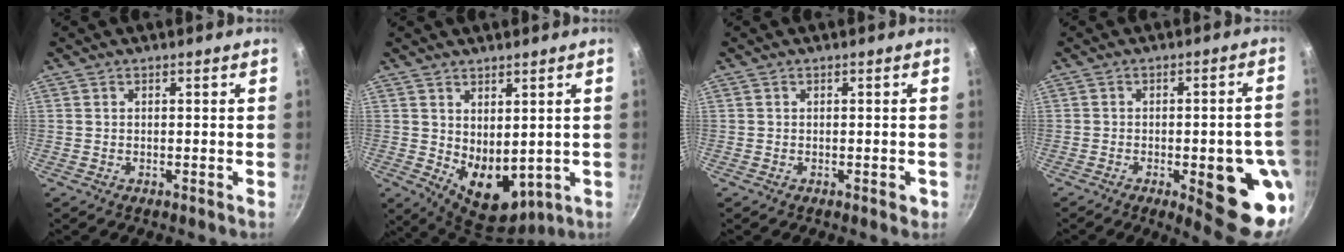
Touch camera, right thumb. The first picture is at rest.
{"total": 9.9, "force": [1.2, 6.4, 7.5], "torque": [-0.087, -0.034, 0.043]}
{"total": 1.3, "force": [-0.5, 0.8, 1.0], "torque": [-0.005, 0.005, -0.008]}
{"total": 15.5, "force": [-4.7, 5.0, 13.9], "torque": [-0.133, 0.015, -0.055]}